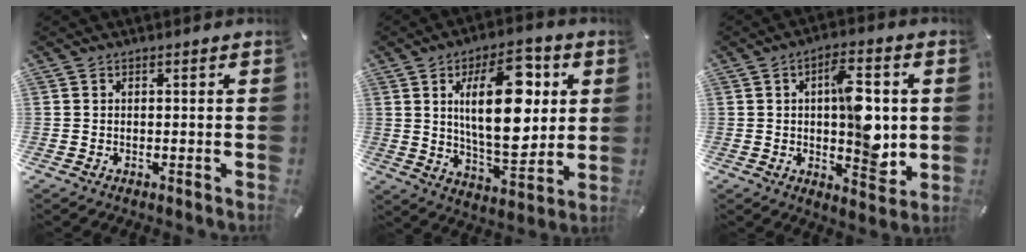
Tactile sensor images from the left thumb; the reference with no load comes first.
{"total": 20.5, "force": [5.3, 10.0, 17.1], "torque": [-0.288, -0.013, 0.077]}
{"total": 12.9, "force": [1.2, 6.5, 11.0], "torque": [-0.146, -0.007, 0.021]}